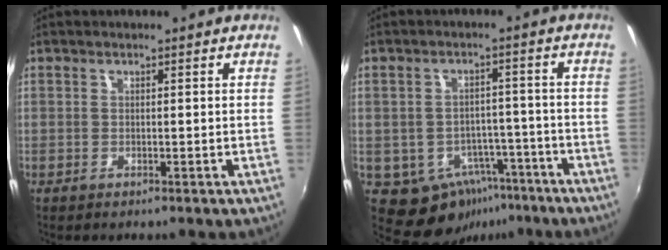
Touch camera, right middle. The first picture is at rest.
{"total": 9.9, "force": [-5.5, 7.5, 3.5], "torque": [-0.066, 0.019, -0.051]}